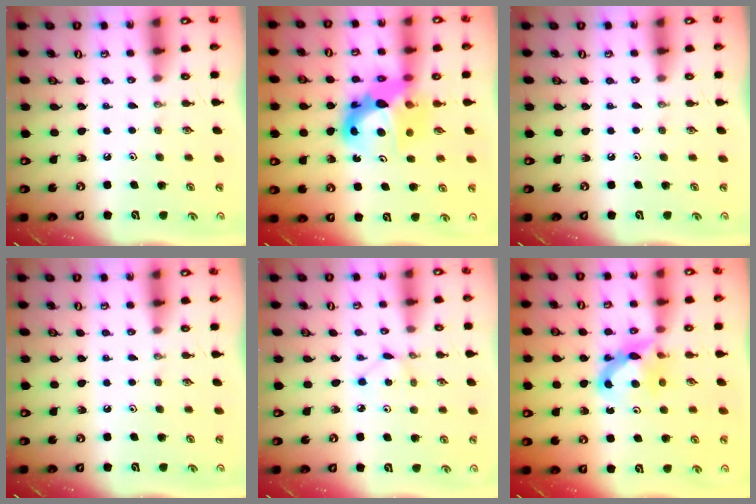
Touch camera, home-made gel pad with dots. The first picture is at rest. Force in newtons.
{"total": 12.7, "press": 12.6, "slide": 1.2}
{"total": 0.0}
{"total": 0.0}
{"total": 2.7, "press": 2.6, "slide": 0.3}
{"total": 7.7, "press": 7.6, "slide": 0.8}